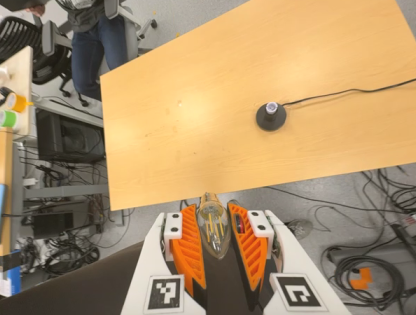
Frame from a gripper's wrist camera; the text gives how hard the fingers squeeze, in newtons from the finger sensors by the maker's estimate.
{"total": 13.6, "left": 13.8, "right": 13.3}